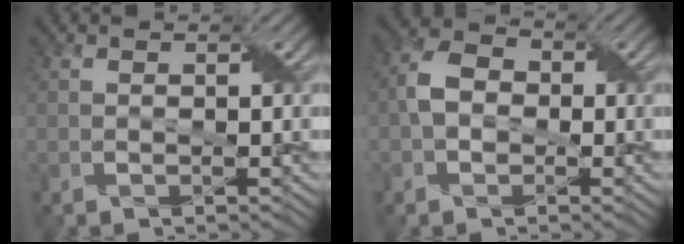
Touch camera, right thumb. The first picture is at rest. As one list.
[{"total": 4.2, "force": [-0.6, 3.3, 2.4], "torque": [-0.054, 0.008, -0.018]}]